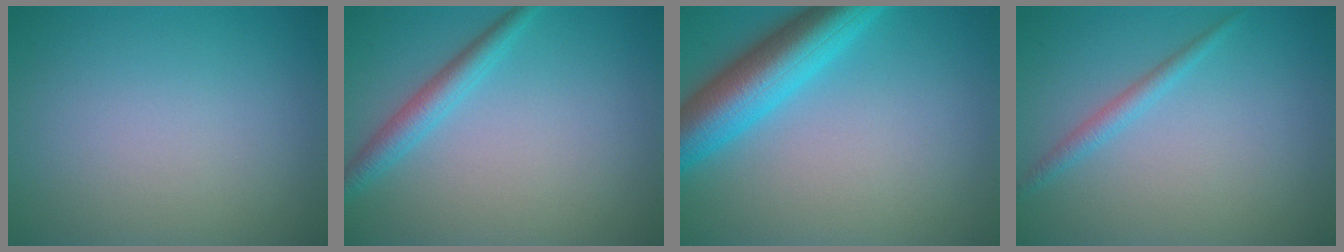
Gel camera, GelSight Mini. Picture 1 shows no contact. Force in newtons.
{"total": 2.6, "press": 2.5, "slide": 0.1}
{"total": 7.4, "press": 7.4, "slide": 0.5}
{"total": 1.5, "press": 1.5, "slide": 0.1}